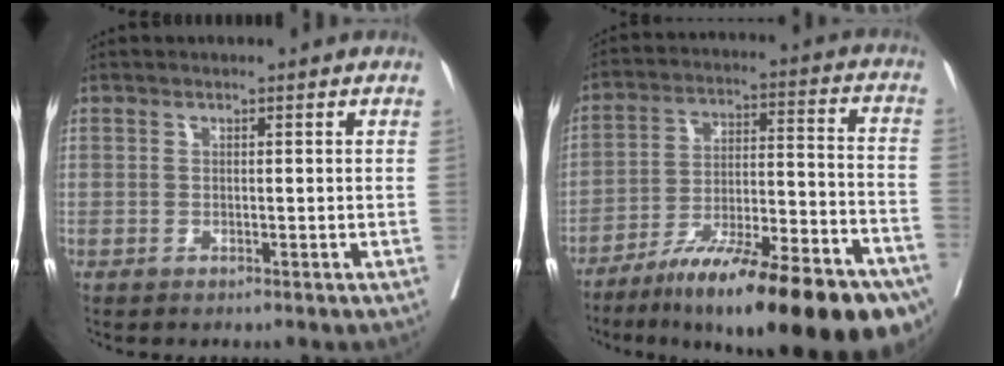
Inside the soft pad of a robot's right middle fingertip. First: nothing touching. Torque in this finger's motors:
{"motor_torque": [1.39, -0.75, 0.53, 0.21]}